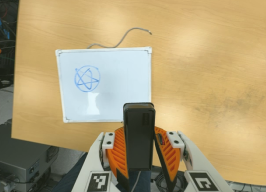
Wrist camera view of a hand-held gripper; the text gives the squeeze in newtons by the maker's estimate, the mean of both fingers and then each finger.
{"total": 5.2, "left": 4.6, "right": 5.8}